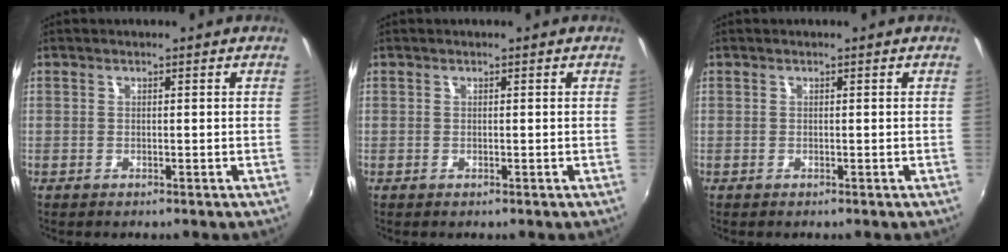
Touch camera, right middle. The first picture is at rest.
{"total": 0.0}
{"total": 0.0}